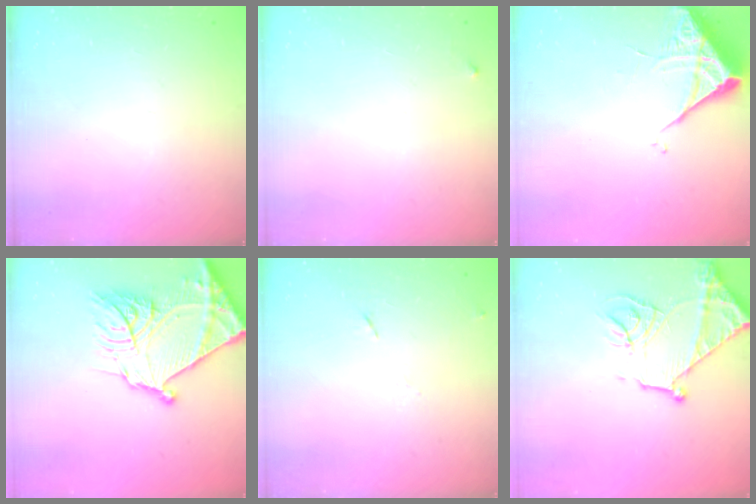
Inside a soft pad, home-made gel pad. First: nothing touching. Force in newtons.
{"total": 3.6, "press": 3.6, "slide": 0.4}
{"total": 5.8, "press": 5.8, "slide": 0.2}
{"total": 25.3, "press": 25.1, "slide": 2.8}
{"total": 7.4, "press": 7.4, "slide": 0.7}
{"total": 17.6, "press": 17.5, "slide": 1.7}